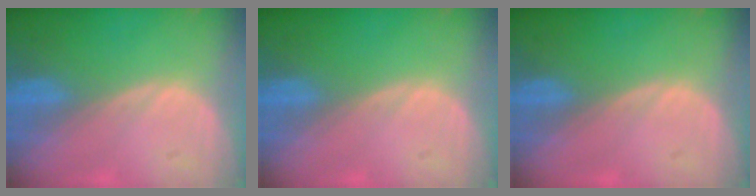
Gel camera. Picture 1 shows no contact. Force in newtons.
{"total": 0.0}
{"total": 0.0}